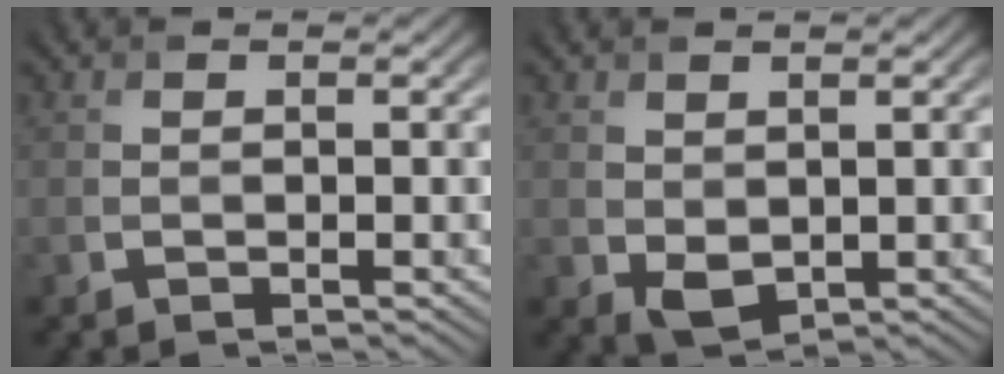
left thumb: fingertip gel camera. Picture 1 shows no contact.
{"total": 2.7, "force": [0.4, 1.9, 1.9], "torque": [-0.042, -0.008, 0.014]}